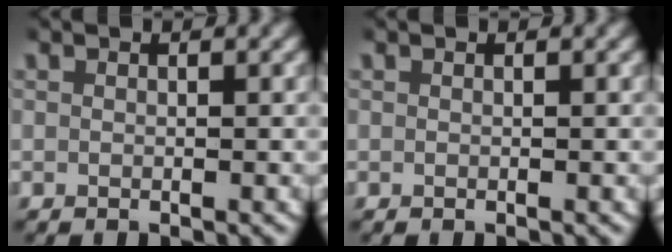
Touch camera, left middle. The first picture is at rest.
{"total": 0.0}